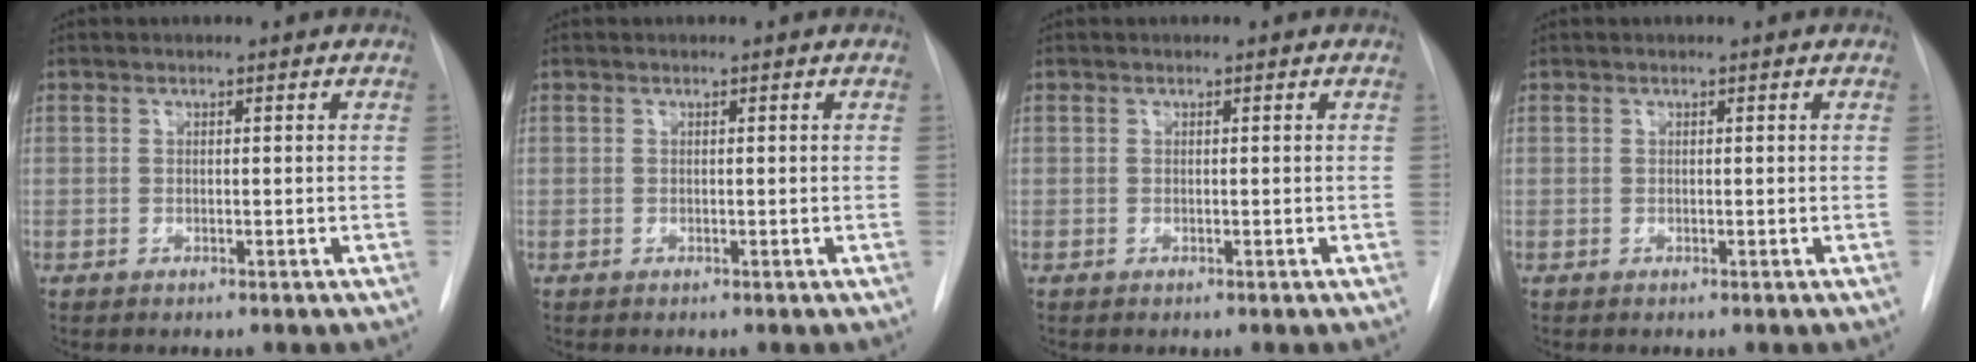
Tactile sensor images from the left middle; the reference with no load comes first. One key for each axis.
{"total": 0.0}
{"total": 0.0}
{"total": 0.0}